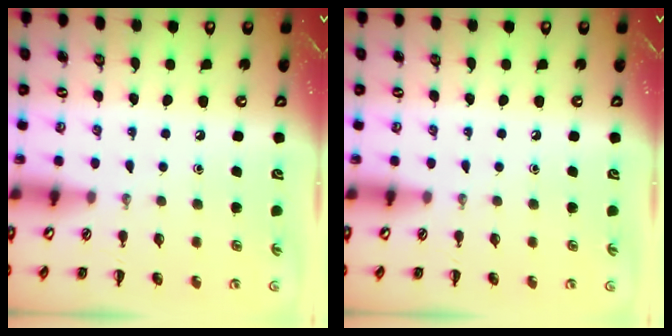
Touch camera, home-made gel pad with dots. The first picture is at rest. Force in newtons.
{"total": 0.0}